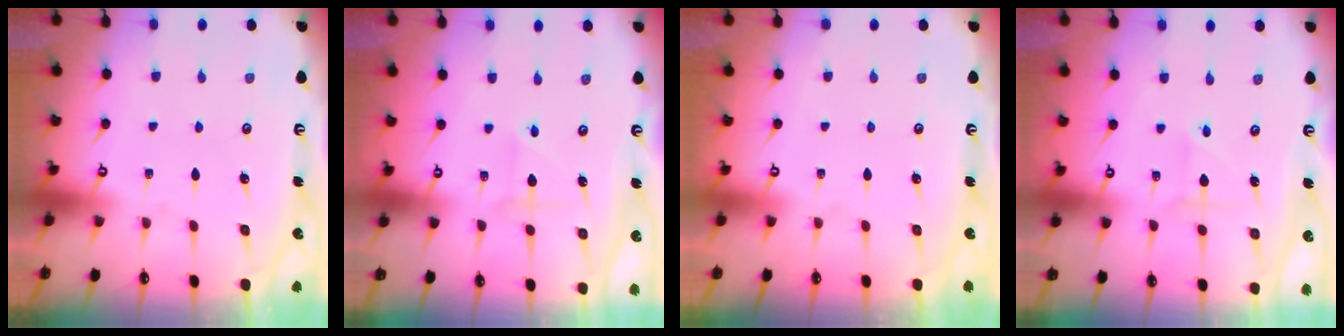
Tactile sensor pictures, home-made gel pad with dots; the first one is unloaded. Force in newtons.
{"total": 2.2, "press": 2.1, "slide": 0.8}
{"total": 0.0}
{"total": 2.2, "press": 2.1, "slide": 0.8}